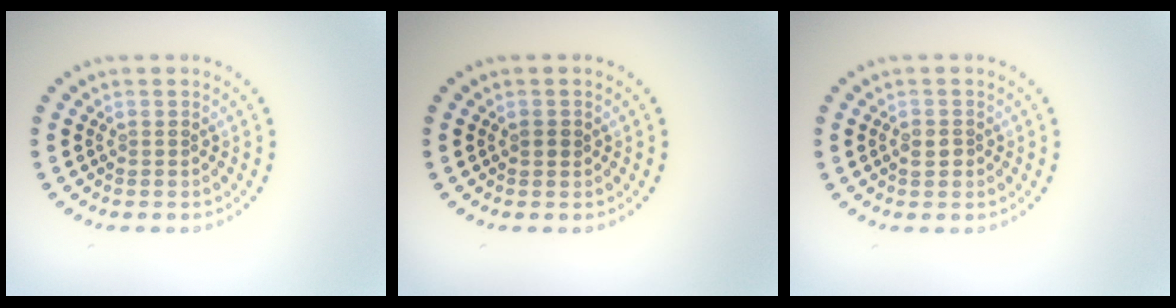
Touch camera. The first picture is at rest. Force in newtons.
{"total": 0.8, "press": 0.8, "slide": 0.1}
{"total": 1.2, "press": 1.2, "slide": 0.4}